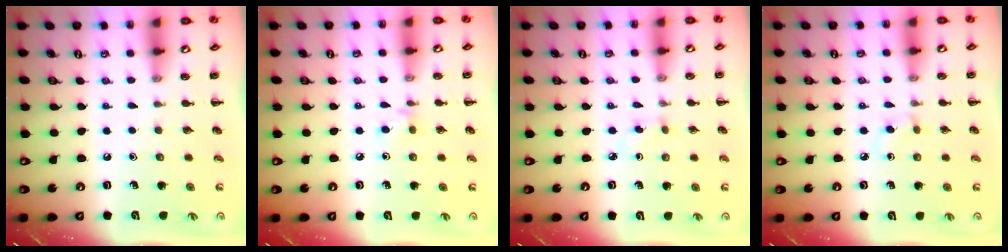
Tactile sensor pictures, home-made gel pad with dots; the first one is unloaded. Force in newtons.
{"total": 3.7, "press": 3.4, "slide": 1.5}
{"total": 3.0, "press": 2.8, "slide": 1.1}
{"total": 1.8, "press": 1.6, "slide": 0.8}